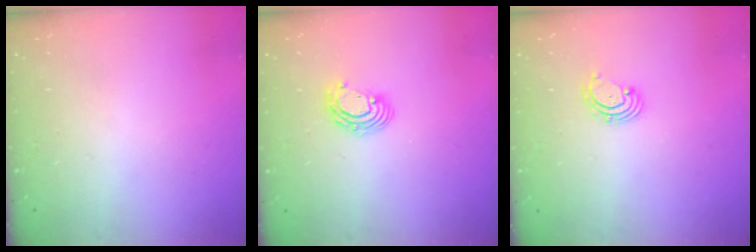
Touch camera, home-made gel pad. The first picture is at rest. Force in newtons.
{"total": 6.2, "press": 6.2, "slide": 0.4}
{"total": 2.2, "press": 2.1, "slide": 0.7}